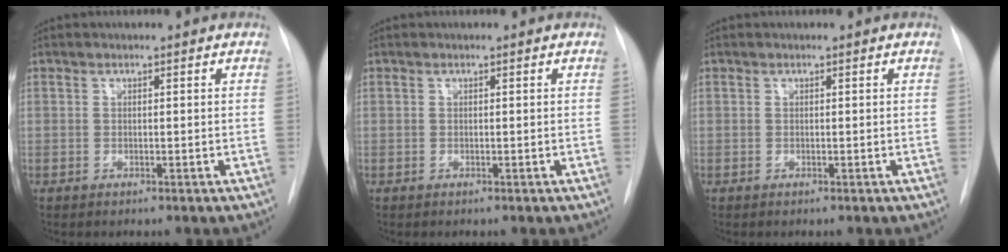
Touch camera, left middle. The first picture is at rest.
{"total": 0.0}
{"total": 0.0}